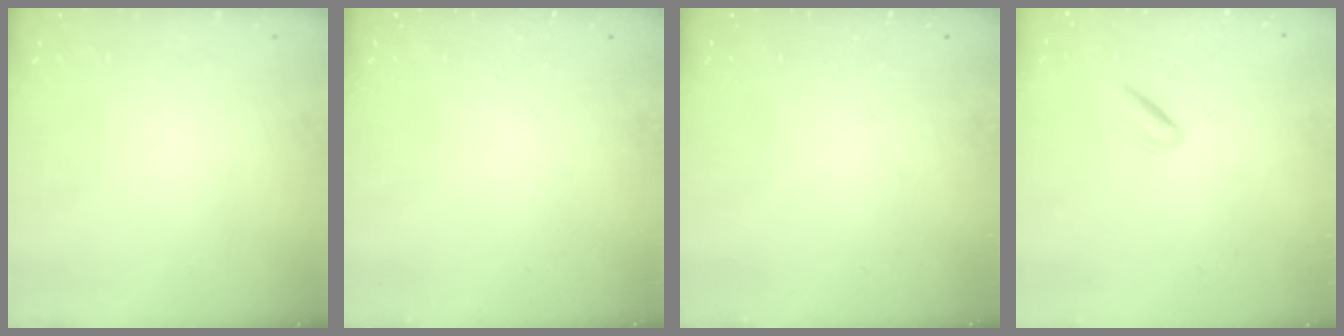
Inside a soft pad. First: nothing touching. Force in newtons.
{"total": 0.0}
{"total": 0.0}
{"total": 1.5, "press": 1.4, "slide": 0.7}